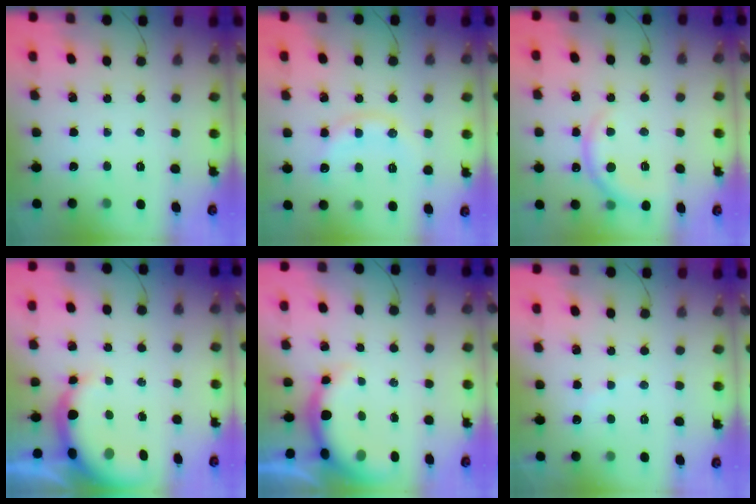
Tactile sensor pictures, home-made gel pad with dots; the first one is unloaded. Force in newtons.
{"total": 10.8, "press": 10.8, "slide": 0.7}
{"total": 7.2, "press": 7.2, "slide": 0.6}
{"total": 8.3, "press": 8.1, "slide": 1.7}
{"total": 7.0, "press": 6.9, "slide": 1.1}
{"total": 4.6, "press": 4.5, "slide": 0.6}